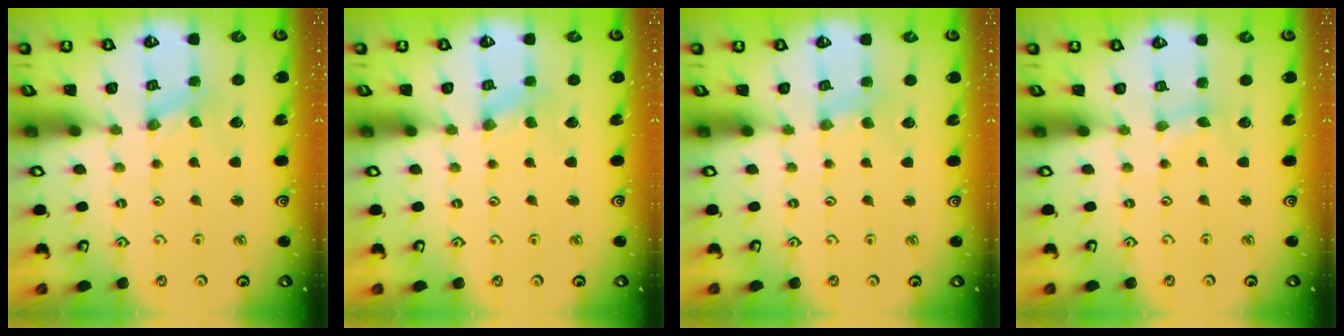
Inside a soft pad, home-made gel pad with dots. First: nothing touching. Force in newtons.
{"total": 0.0}
{"total": 0.7, "press": 0.7, "slide": 0.2}
{"total": 1.3, "press": 1.2, "slide": 0.2}